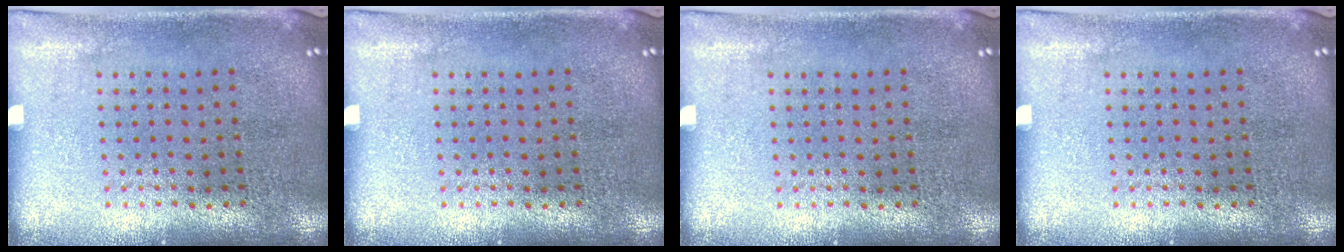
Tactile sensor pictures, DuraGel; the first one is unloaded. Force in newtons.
{"total": 0.0}
{"total": 0.0}
{"total": 0.0}